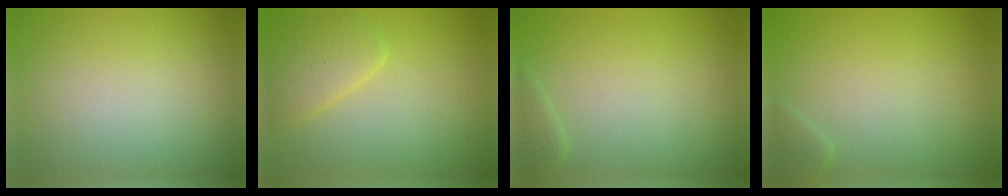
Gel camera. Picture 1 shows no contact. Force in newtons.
{"total": 2.8, "press": 2.8, "slide": 0.2}
{"total": 1.1, "press": 1.1, "slide": 0.1}
{"total": 1.0, "press": 1.0, "slide": 0.1}